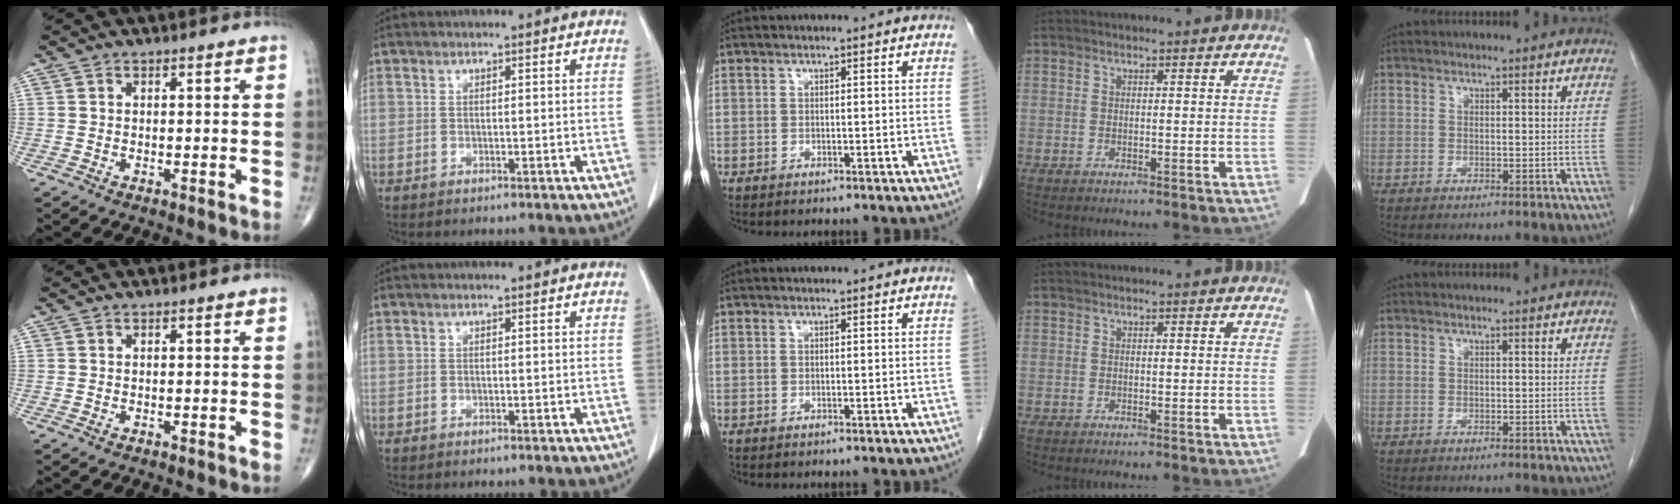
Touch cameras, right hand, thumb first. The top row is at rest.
{}